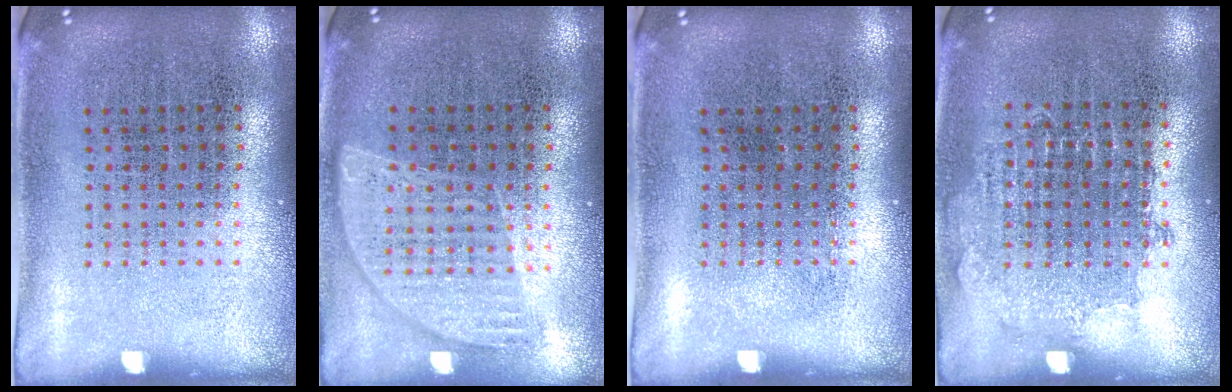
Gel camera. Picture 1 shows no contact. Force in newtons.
{"total": 0.9, "press": 0.8, "slide": 0.2}
{"total": 0.0}
{"total": 0.7, "press": 0.7, "slide": 0.2}